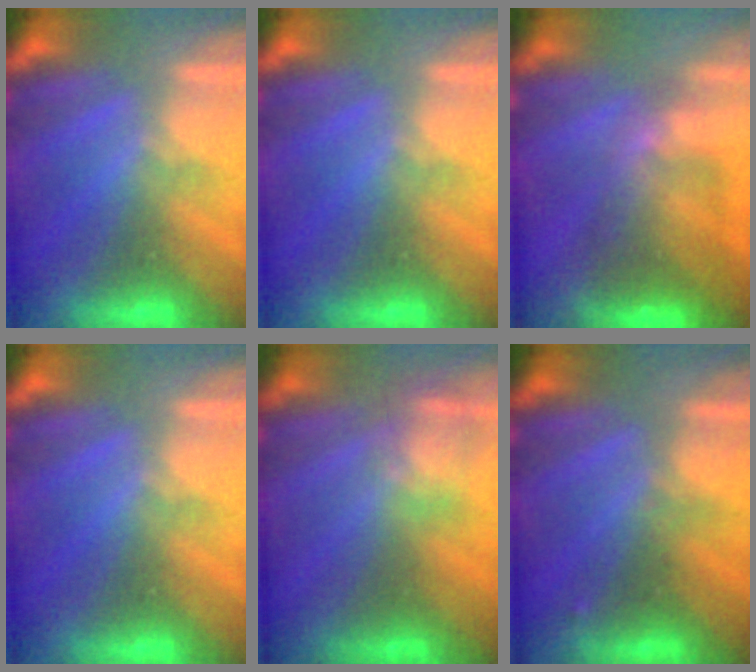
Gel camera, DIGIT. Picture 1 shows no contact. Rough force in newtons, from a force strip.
{"total": 0.0}
{"total": 9.2}
{"total": 0.0}
{"total": 2.3}
{"total": 2.7}